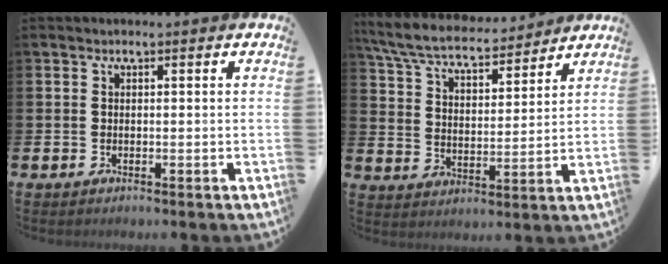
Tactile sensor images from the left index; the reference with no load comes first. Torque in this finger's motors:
{"motor_torque": [1.06, -1.08, 0.57, 0.21]}